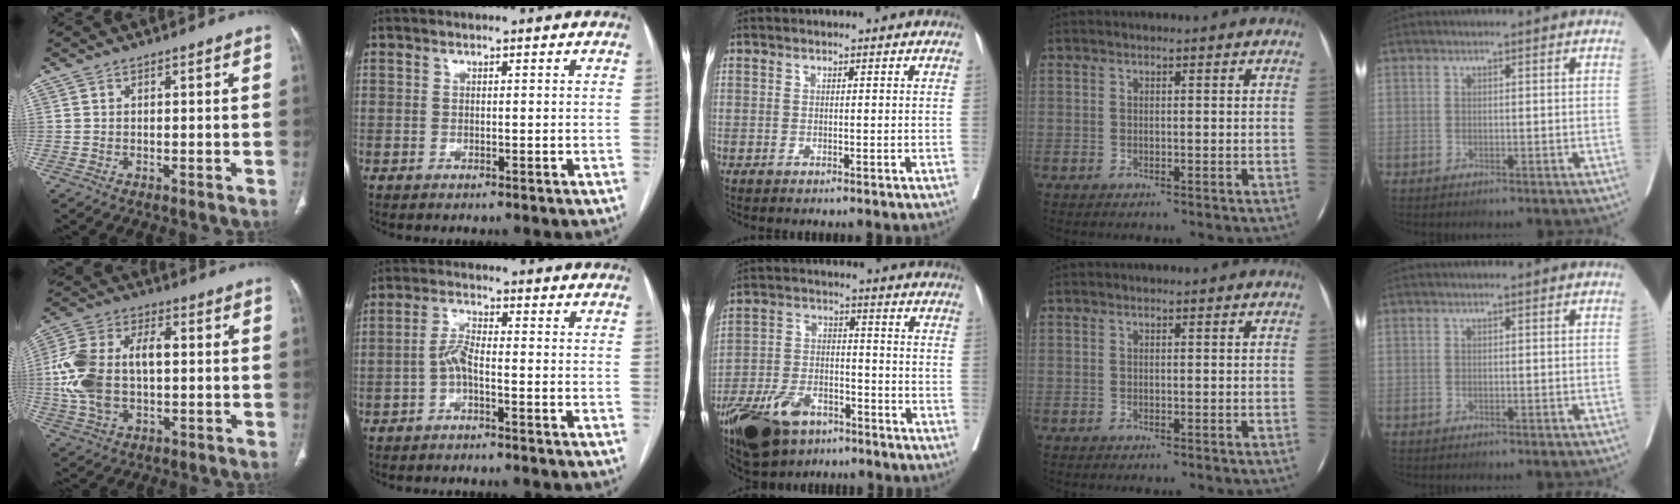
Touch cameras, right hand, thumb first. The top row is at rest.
{"thumb": {"total": 15.7, "force": [0.3, 9.2, 12.7], "torque": [-0.269, 0.024, 0.006]}, "index": {"total": 3.2, "force": [-1.4, 0.6, 2.8], "torque": [-0.058, 0.007, -0.031]}, "middle": {"total": 12.8, "force": [-8.7, 6.1, 7.0], "torque": [-0.137, -0.010, -0.156]}}